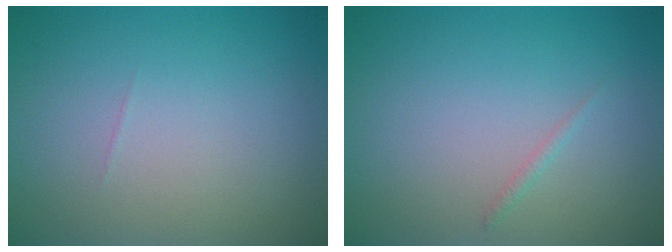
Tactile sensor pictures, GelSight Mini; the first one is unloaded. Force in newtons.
{"total": 0.5, "press": 0.5, "slide": 0.0}